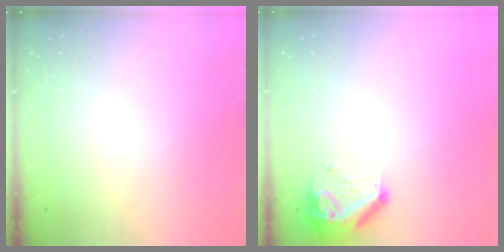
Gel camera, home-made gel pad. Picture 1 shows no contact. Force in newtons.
{"total": 9.3, "press": 9.2, "slide": 1.6}